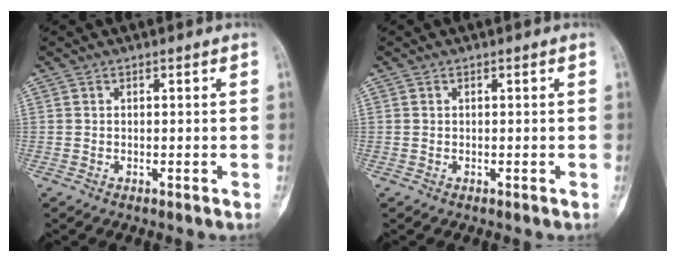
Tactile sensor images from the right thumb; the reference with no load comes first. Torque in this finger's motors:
{"motor_torque": [-0.22, 0.31, -0.24, -0.06, -0.07]}